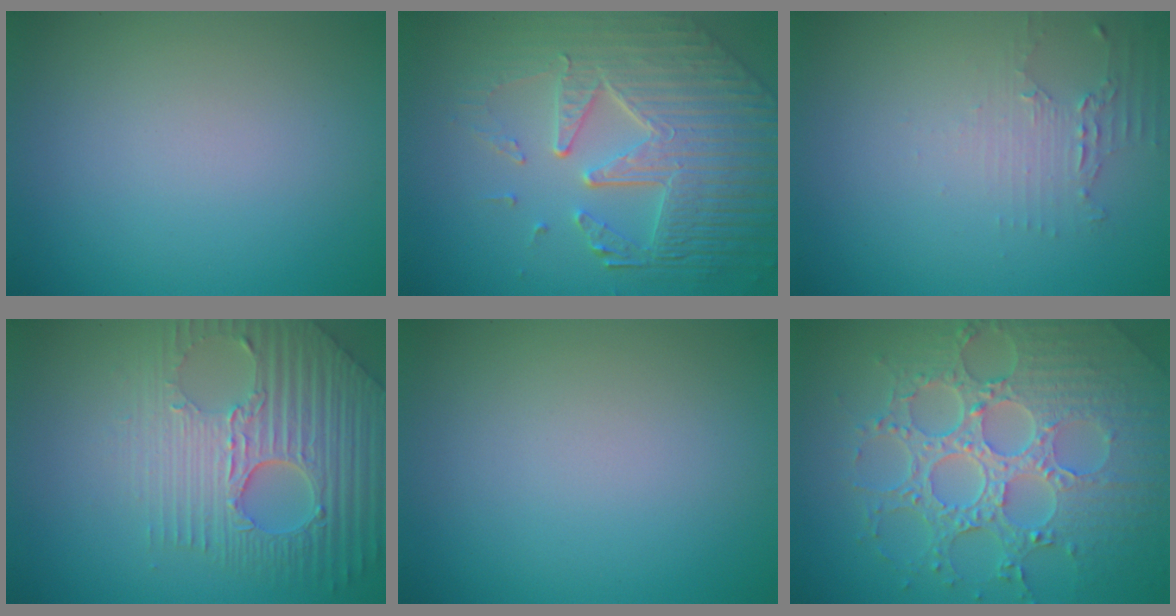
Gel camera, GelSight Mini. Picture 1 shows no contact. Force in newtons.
{"total": 8.6, "press": 5.9, "slide": 6.3}
{"total": 2.0, "press": 1.4, "slide": 1.5}
{"total": 7.6, "press": 5.5, "slide": 5.3}
{"total": 0.0}
{"total": 8.3, "press": 6.1, "slide": 5.6}